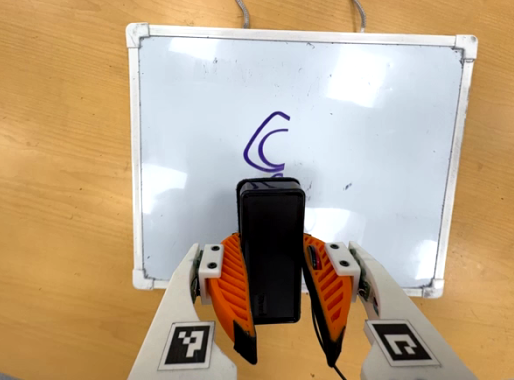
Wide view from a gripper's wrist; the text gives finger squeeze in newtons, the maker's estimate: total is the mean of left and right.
{"total": 7.3, "left": 6.2, "right": 8.3}